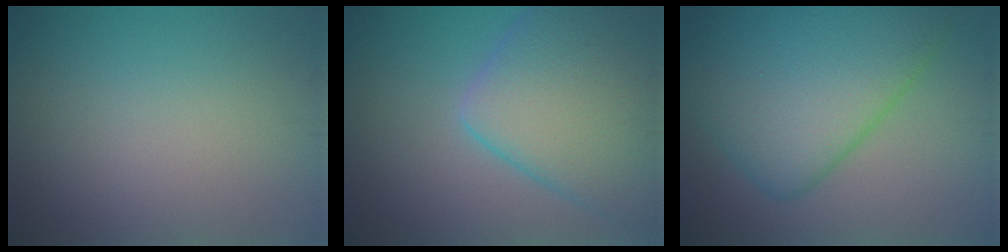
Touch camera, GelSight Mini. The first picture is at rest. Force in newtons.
{"total": 8.8, "press": 8.8, "slide": 0.4}
{"total": 10.0, "press": 10.0, "slide": 0.2}